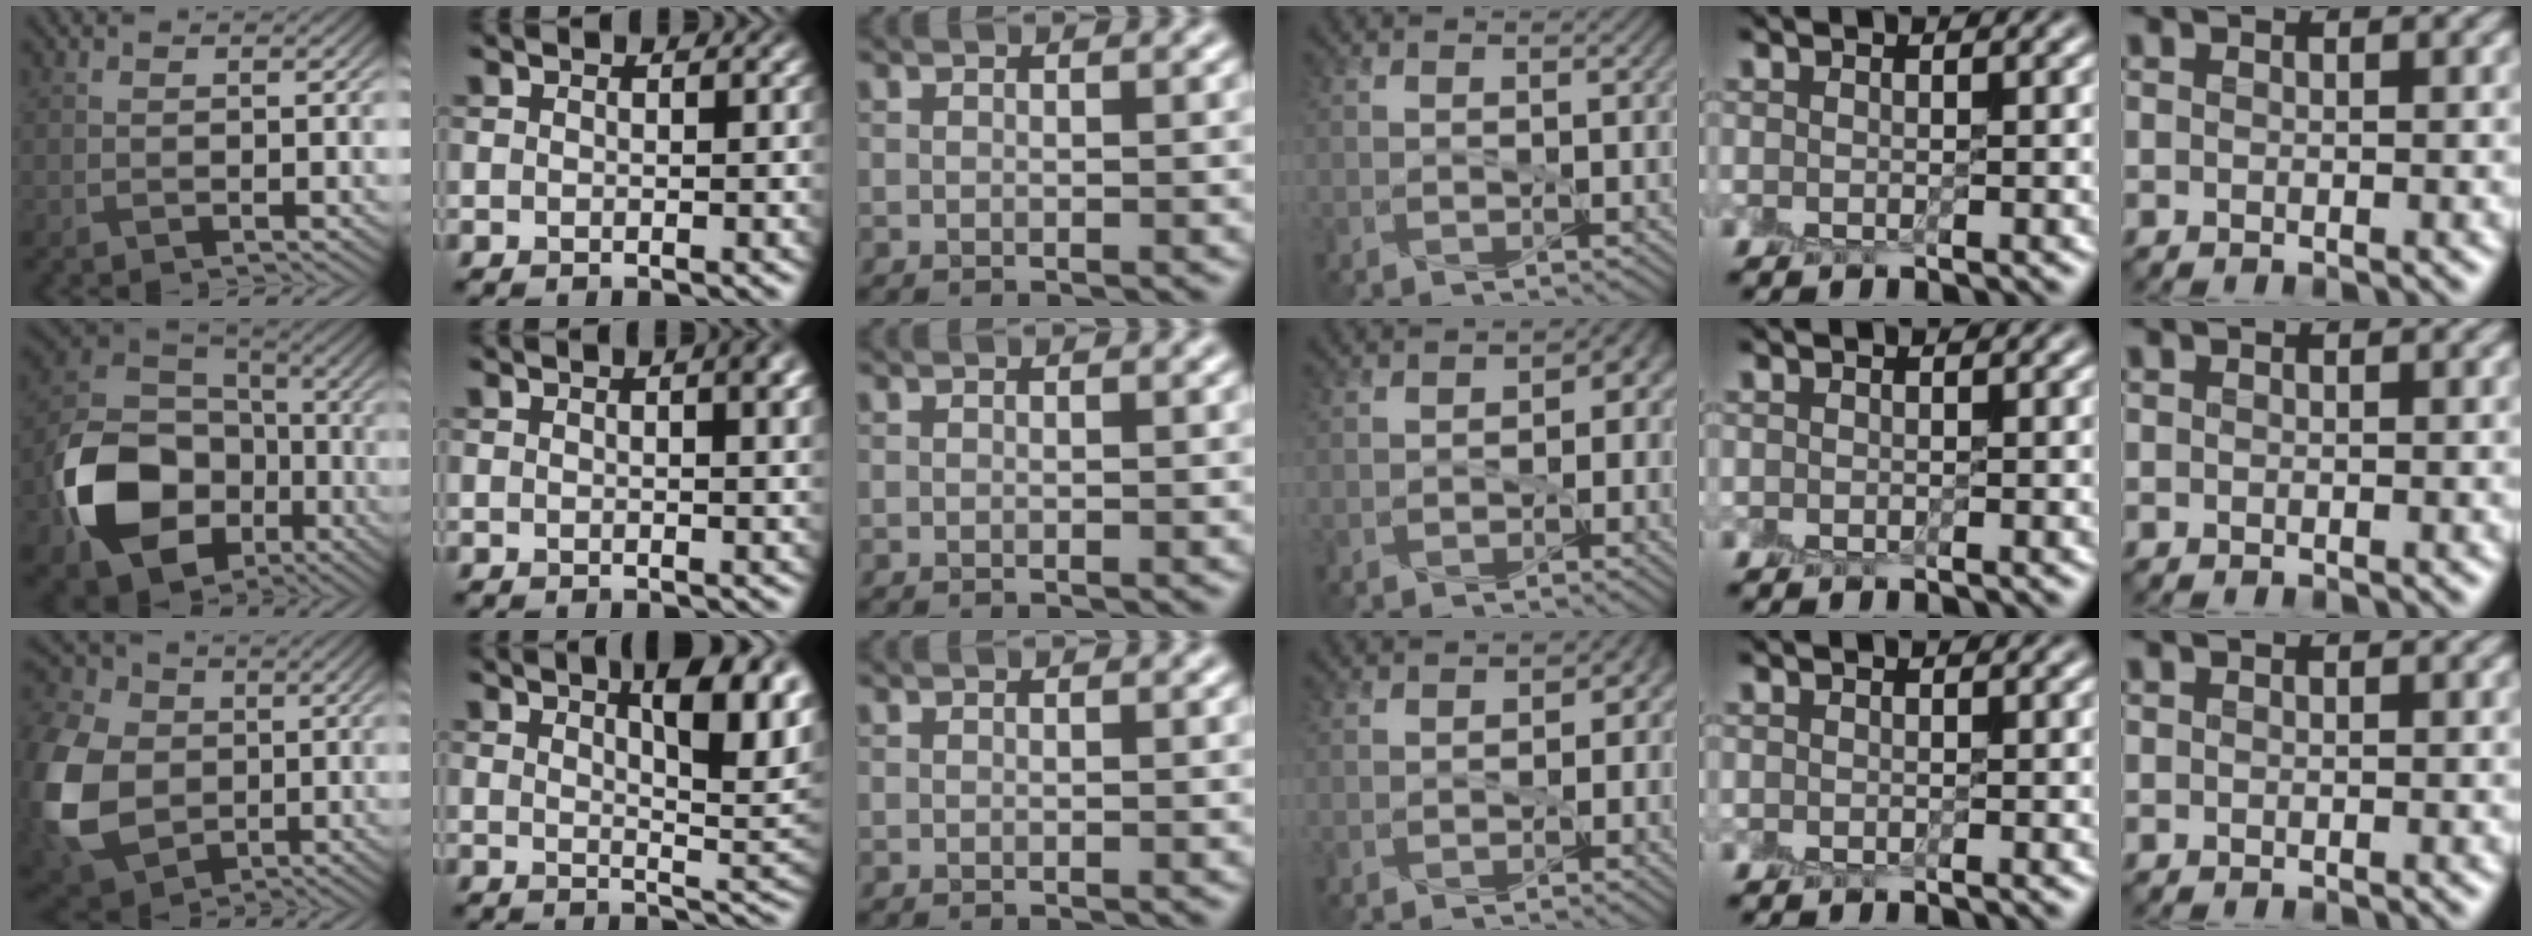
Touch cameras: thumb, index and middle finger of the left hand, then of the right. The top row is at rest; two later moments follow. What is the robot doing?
{"motion": "peel", "object": "lint roller sheet"}